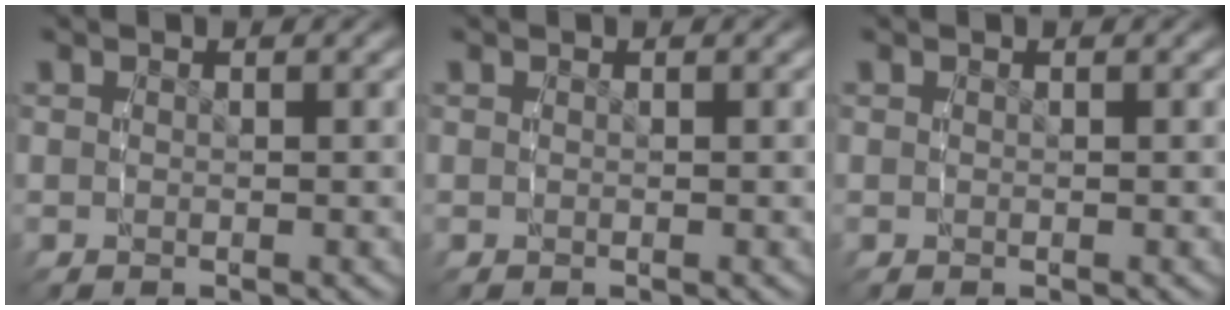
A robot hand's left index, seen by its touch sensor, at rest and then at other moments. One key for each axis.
{"total": 0.0}
{"total": 0.0}